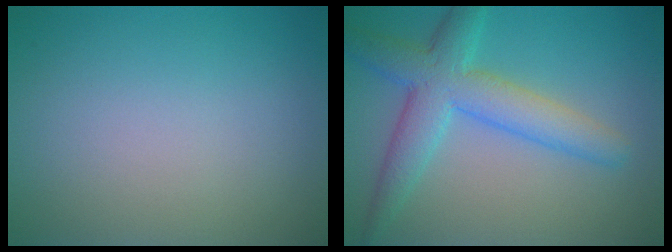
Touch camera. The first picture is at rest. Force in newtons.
{"total": 5.8, "press": 5.8, "slide": 0.2}